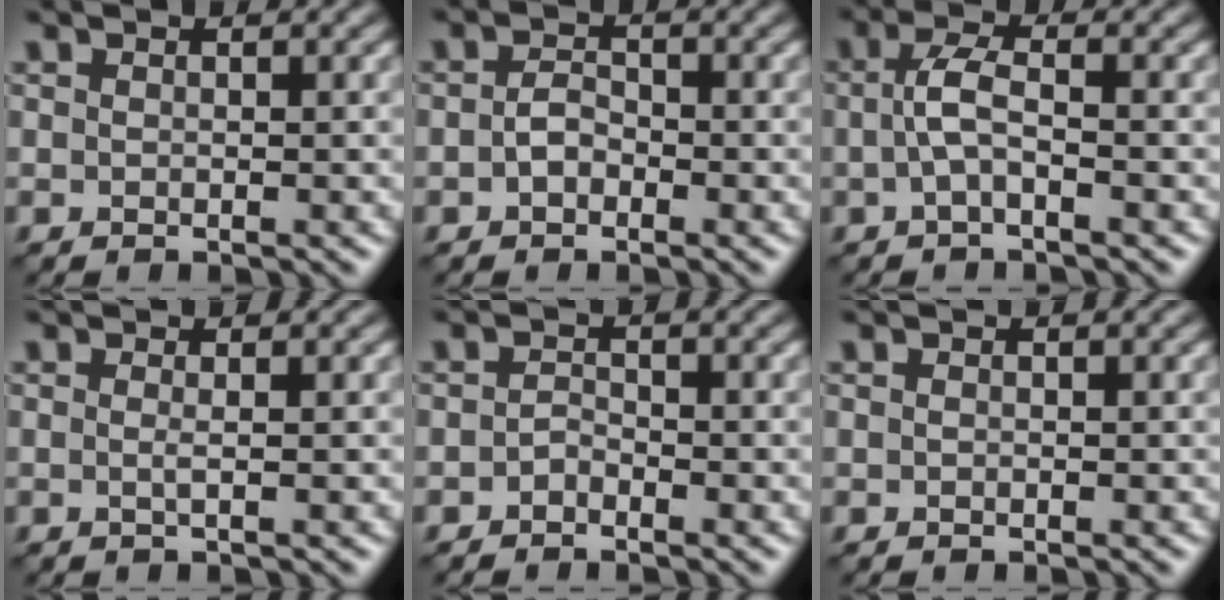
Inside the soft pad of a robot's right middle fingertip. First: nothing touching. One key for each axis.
{"total": 1.6, "fx": -0.5, "fy": 1.1, "fz": 1.1, "tx": -0.023, "ty": 0.003, "tz": -0.014}
{"total": 2.5, "fx": -0.3, "fy": 0.8, "fz": 2.4, "tx": -0.054, "ty": 0.006, "tz": -0.012}
{"total": 0.8, "fx": -0.1, "fy": 0.2, "fz": 0.8, "tx": -0.014, "ty": -0.002, "tz": -0.005}
{"total": 0.9, "fx": -0.6, "fy": 0.5, "fz": 0.4, "tx": -0.009, "ty": 0.002, "tz": -0.015}
{"total": 0.0}